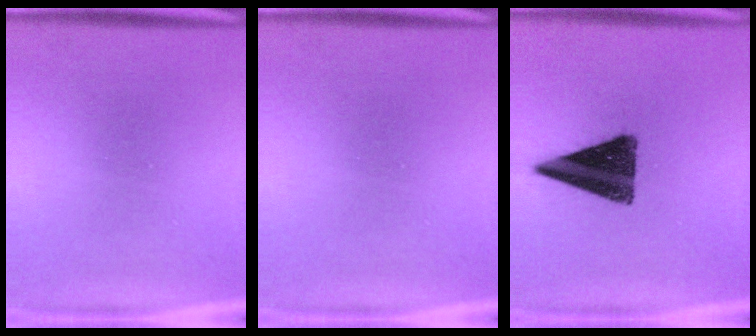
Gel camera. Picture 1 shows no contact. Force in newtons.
{"total": 0.0}
{"total": 13.3}